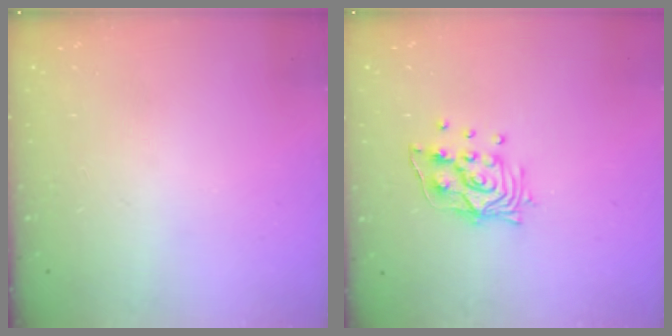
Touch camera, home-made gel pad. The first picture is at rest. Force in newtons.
{"total": 11.1, "press": 11.1, "slide": 1.4}